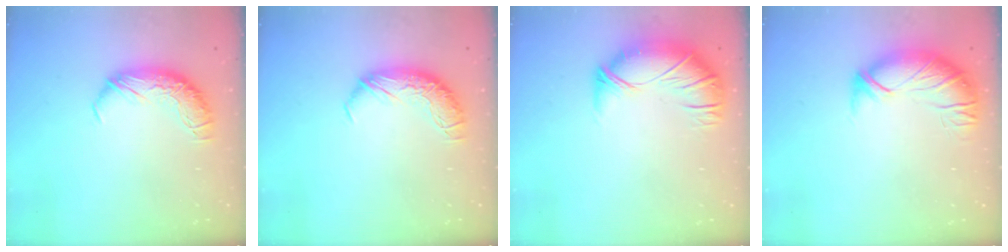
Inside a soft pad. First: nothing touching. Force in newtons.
{"total": 0.0}
{"total": 2.7, "press": 1.1, "slide": 2.5}
{"total": 2.9, "press": 1.4, "slide": 2.5}